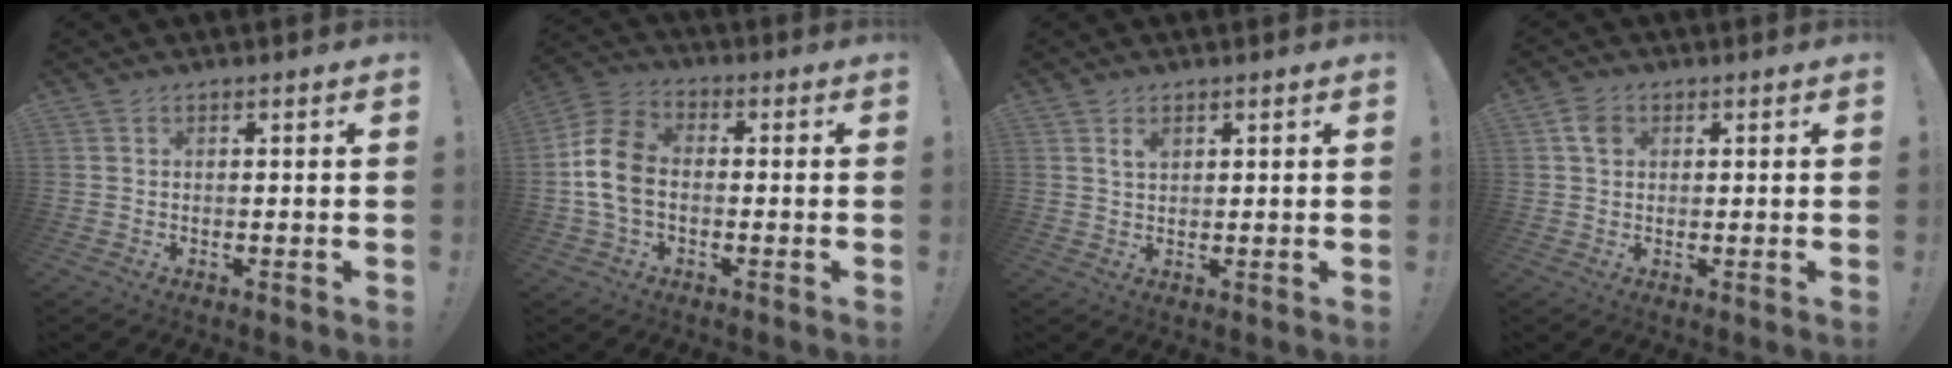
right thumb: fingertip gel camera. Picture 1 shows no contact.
{"total": 11.9, "force": [-1.2, 8.1, 8.6], "torque": [-0.171, 0.012, -0.019]}
{"total": 2.3, "force": [1.4, 1.3, 1.3], "torque": [-0.014, -0.005, 0.022]}
{"total": 3.7, "force": [1.3, 2.9, 2.0], "torque": [-0.031, 0.002, 0.025]}